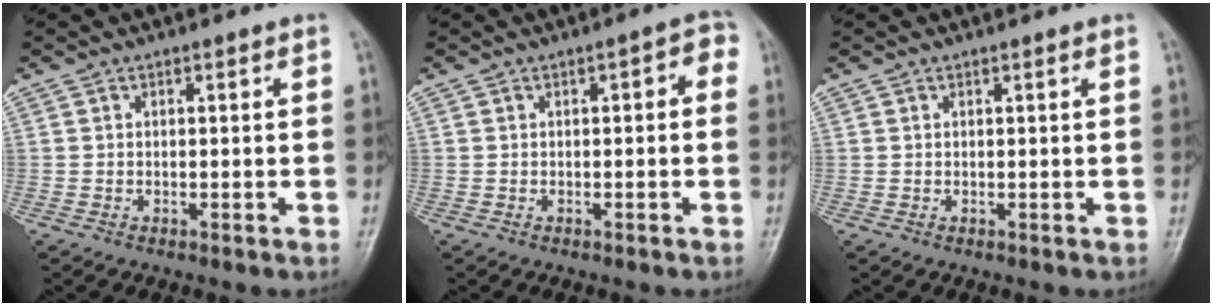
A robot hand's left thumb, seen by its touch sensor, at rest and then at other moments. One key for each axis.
{"total": 3.0, "fx": 0.1, "fy": 1.6, "fz": 2.5, "tx": -0.018, "ty": 0.017, "tz": -0.008}
{"total": 0.0}